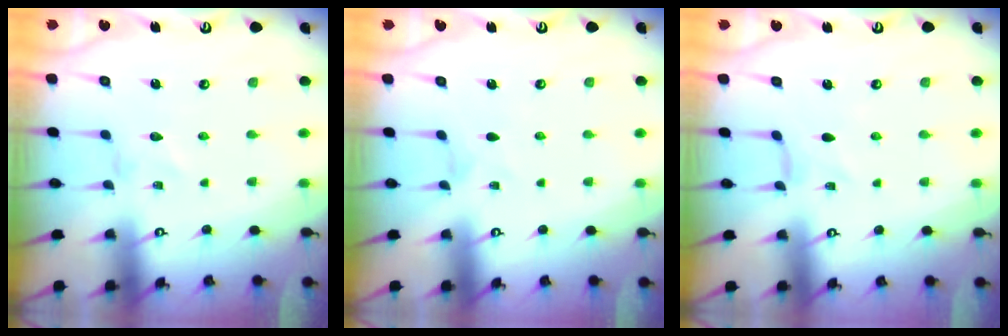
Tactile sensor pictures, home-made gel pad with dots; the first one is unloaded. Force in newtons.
{"total": 0.0}
{"total": 0.0}